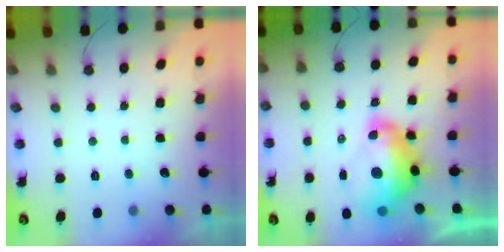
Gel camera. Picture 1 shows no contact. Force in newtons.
{"total": 14.9, "press": 14.8, "slide": 1.5}